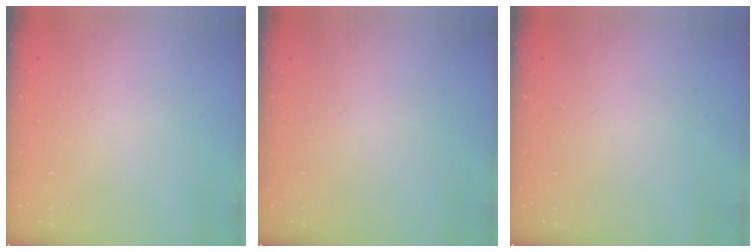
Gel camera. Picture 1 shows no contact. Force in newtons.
{"total": 0.0}
{"total": 0.0}